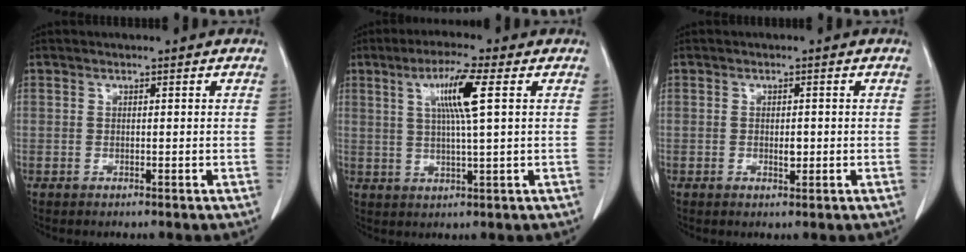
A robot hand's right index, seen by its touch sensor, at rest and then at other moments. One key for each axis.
{"total": 7.4, "fx": 2.3, "fy": -0.4, "fz": 7.0, "tx": -0.131, "ty": 0.003, "tz": 0.042}
{"total": 1.4, "fx": -0.1, "fy": 0.7, "fz": 1.3, "tx": -0.017, "ty": 0.001, "tz": 0.003}